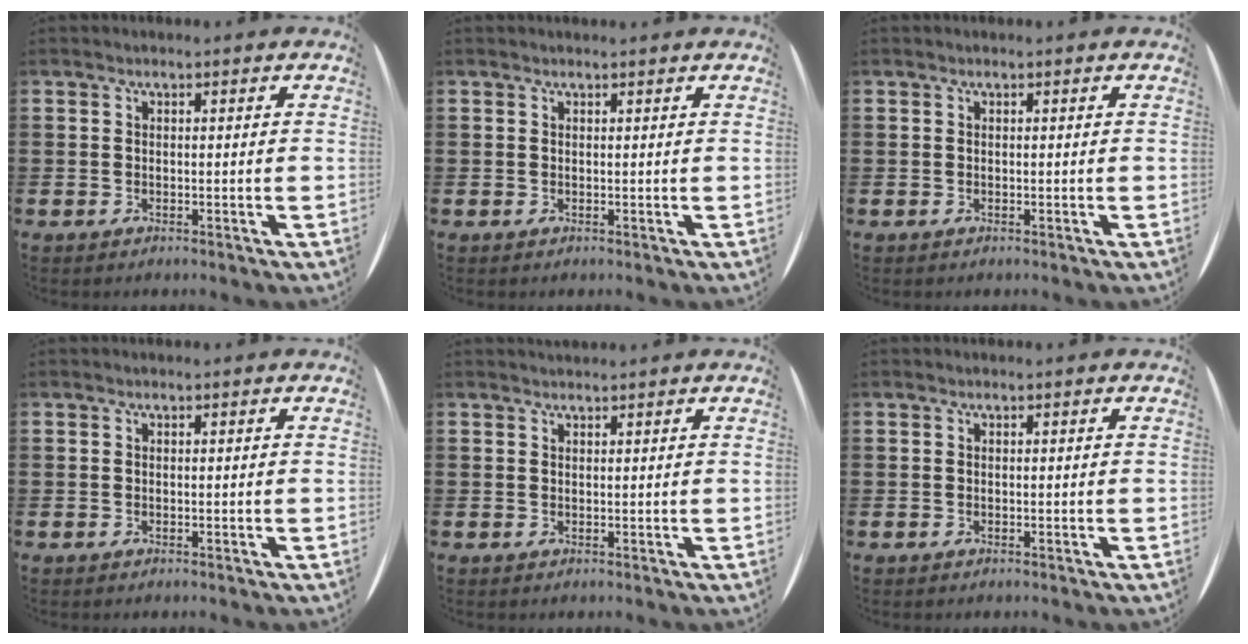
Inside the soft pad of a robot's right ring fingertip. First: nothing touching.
{"total": 0.0}
{"total": 0.0}
{"total": 0.0}
{"total": 0.7, "force": [0.7, -0.1, 0.0], "torque": [0.001, 0.001, 0.014]}
{"total": 0.0}